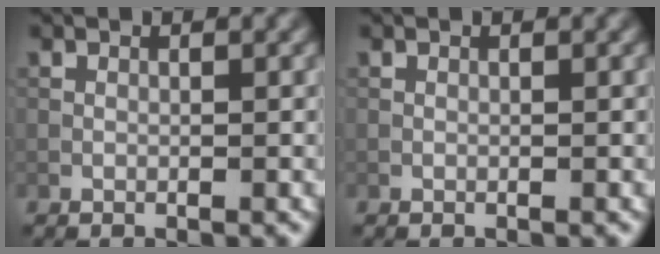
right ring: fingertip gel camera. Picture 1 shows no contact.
{"total": 0.0}